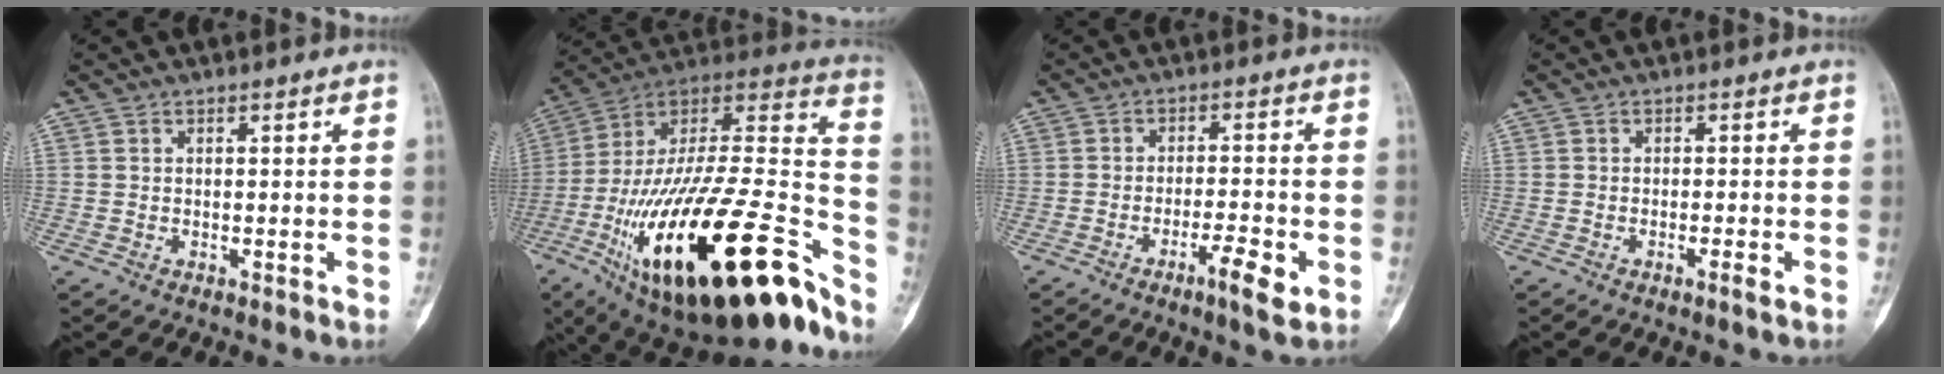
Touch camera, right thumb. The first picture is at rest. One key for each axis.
{"total": 41.5, "fx": -20.6, "fy": 14.7, "fz": 32.8, "tx": -0.504, "ty": 0.065, "tz": -0.331}
{"total": 6.2, "fx": -2.9, "fy": 1.0, "fz": 5.3, "tx": -0.089, "ty": 0.013, "tz": -0.047}
{"total": 1.7, "fx": -0.9, "fy": 0.1, "fz": 1.5, "tx": -0.027, "ty": 0.002, "tz": -0.018}